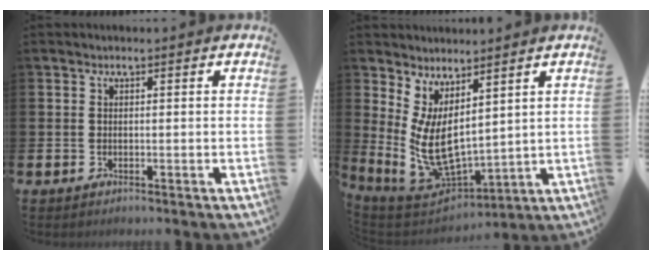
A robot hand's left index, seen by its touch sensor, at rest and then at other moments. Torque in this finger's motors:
{"motor_torque": [2.14, 0.00, 1.05, 0.21]}